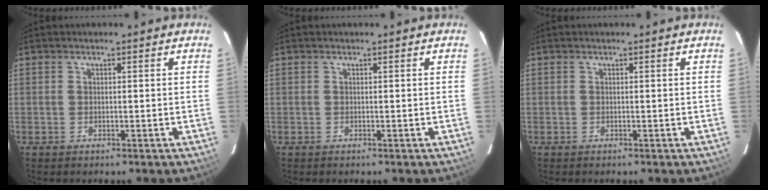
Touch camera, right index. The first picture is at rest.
{"total": 0.0}
{"total": 0.0}